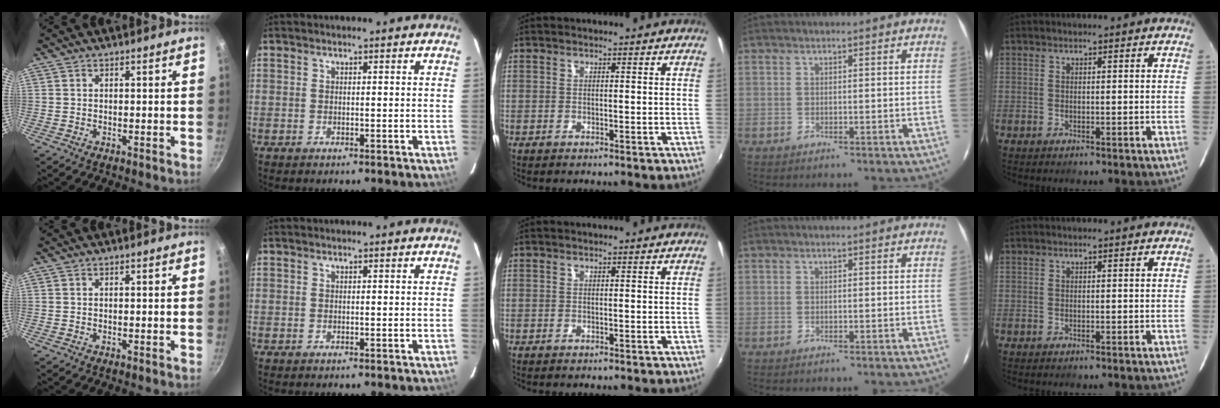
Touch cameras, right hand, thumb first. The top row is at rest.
{}